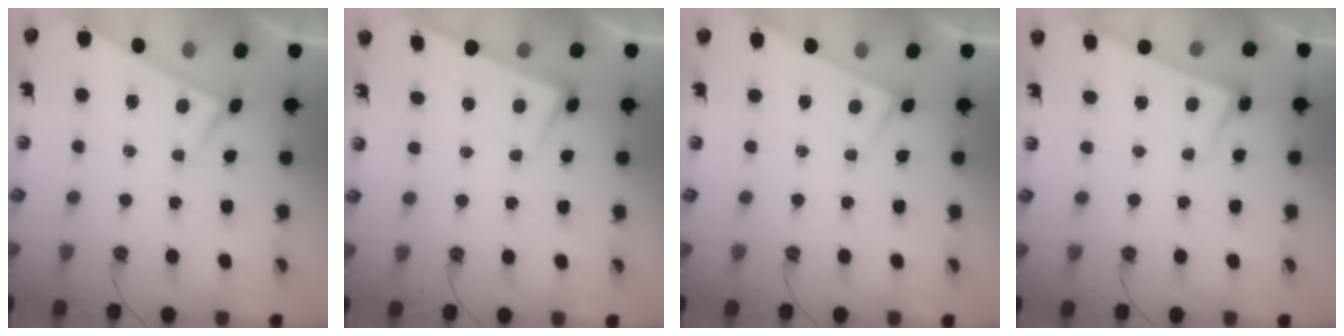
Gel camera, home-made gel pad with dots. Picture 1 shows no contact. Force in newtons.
{"total": 3.0, "press": 2.9, "slide": 0.8}
{"total": 3.0, "press": 3.0, "slide": 0.2}
{"total": 2.6, "press": 2.5, "slide": 0.9}